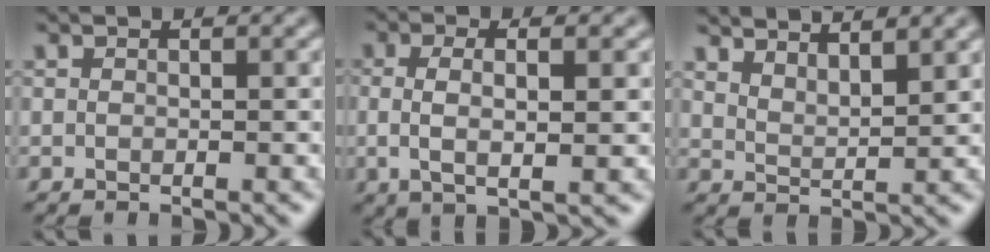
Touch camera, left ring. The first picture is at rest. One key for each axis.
{"total": 3.7, "fx": 0.5, "fy": 1.1, "fz": 3.5, "tx": -0.073, "ty": 0.002, "tz": 0.006}
{"total": 4.8, "fx": 4.2, "fy": 1.1, "fz": 2.0, "tx": -0.022, "ty": 0.011, "tz": 0.054}